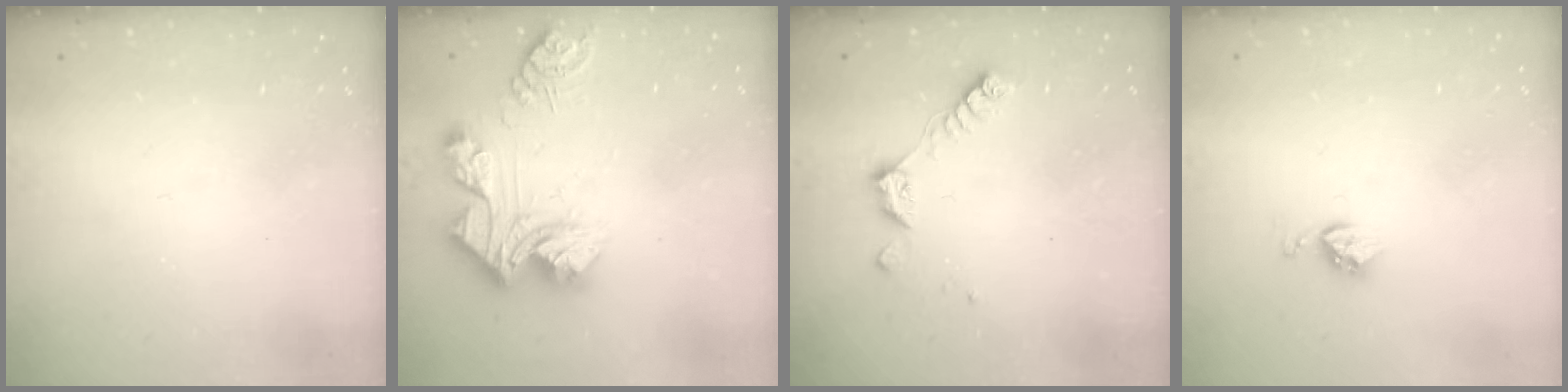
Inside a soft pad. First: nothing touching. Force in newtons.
{"total": 14.1, "press": 14.1, "slide": 1.5}
{"total": 6.4, "press": 6.3, "slide": 1.1}
{"total": 4.1, "press": 4.0, "slide": 0.6}